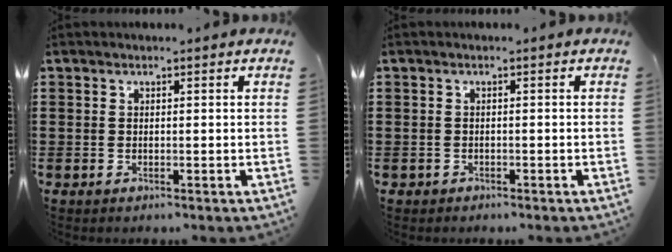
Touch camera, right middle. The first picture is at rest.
{"total": 0.6, "force": [-0.5, 0.3, -0.1], "torque": [0.000, 0.001, -0.012]}